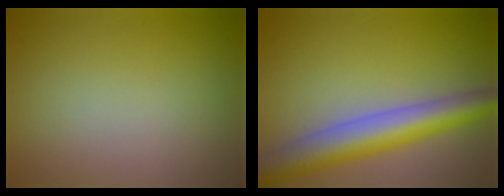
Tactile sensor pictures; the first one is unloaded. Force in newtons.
{"total": 7.2, "press": 7.2, "slide": 0.3}